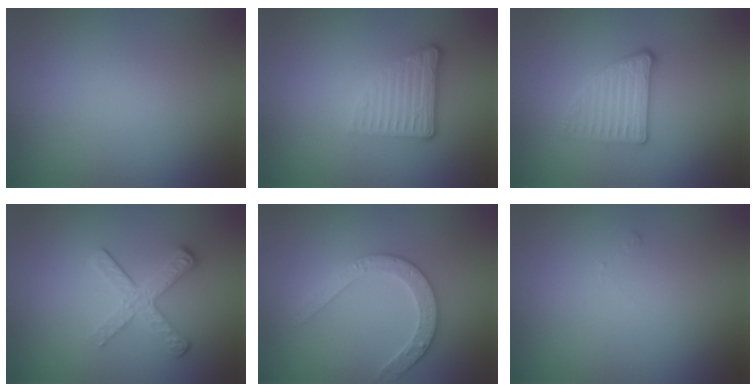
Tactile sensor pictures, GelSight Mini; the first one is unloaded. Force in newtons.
{"total": 3.0, "press": 2.1, "slide": 2.1}
{"total": 2.8, "press": 2.5, "slide": 1.4}
{"total": 3.7, "press": 2.6, "slide": 2.6}
{"total": 3.0, "press": 2.9, "slide": 0.5}
{"total": 0.5, "press": 0.5, "slide": 0.2}